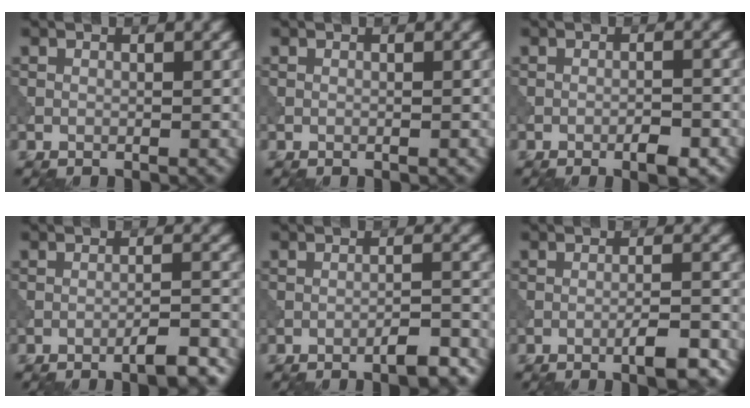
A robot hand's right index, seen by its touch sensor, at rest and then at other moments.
{"total": 0.0}
{"total": 2.3, "force": [-1.3, 0.5, 1.8], "torque": [-0.029, 0.005, -0.022]}
{"total": 4.0, "force": [-2.7, 0.6, 2.9], "torque": [-0.043, 0.011, -0.047]}
{"total": 3.6, "force": [-2.5, 0.6, 2.5], "torque": [-0.036, 0.009, -0.041]}
{"total": 3.8, "force": [-2.1, 0.6, 3.1], "torque": [-0.049, 0.007, -0.037]}